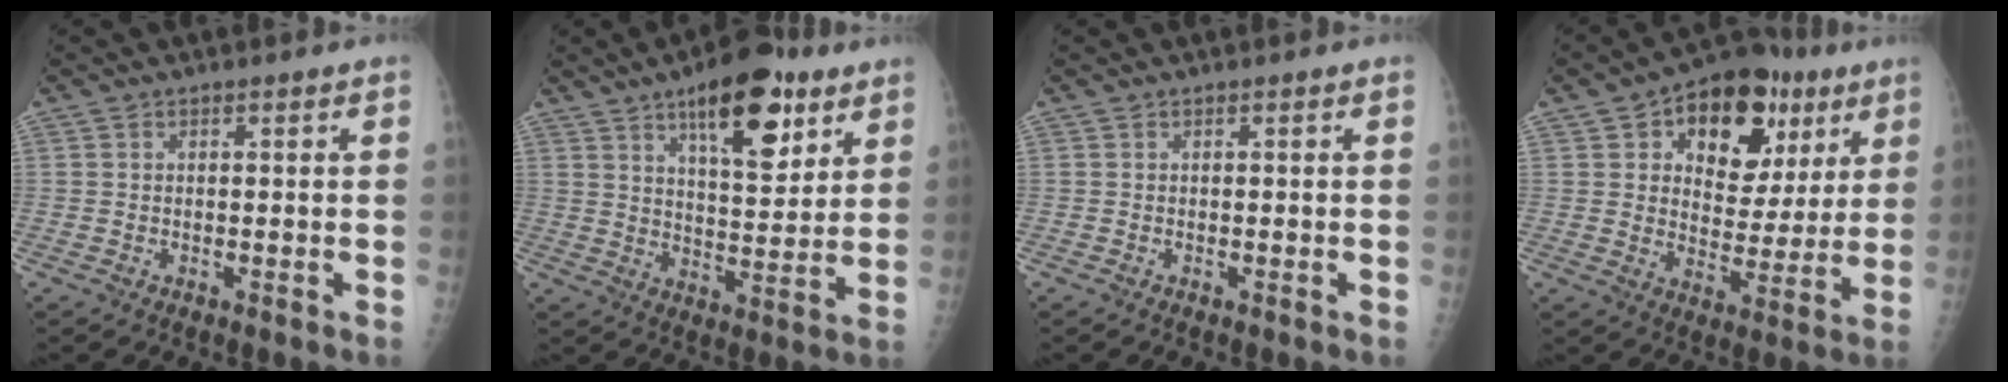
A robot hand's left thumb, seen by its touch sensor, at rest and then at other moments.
{"total": 16.3, "force": [9.1, 6.5, 11.8], "torque": [-0.137, -0.041, 0.137]}
{"total": 0.0}
{"total": 19.6, "force": [8.7, 12.2, 12.6], "torque": [-0.122, -0.010, 0.127]}